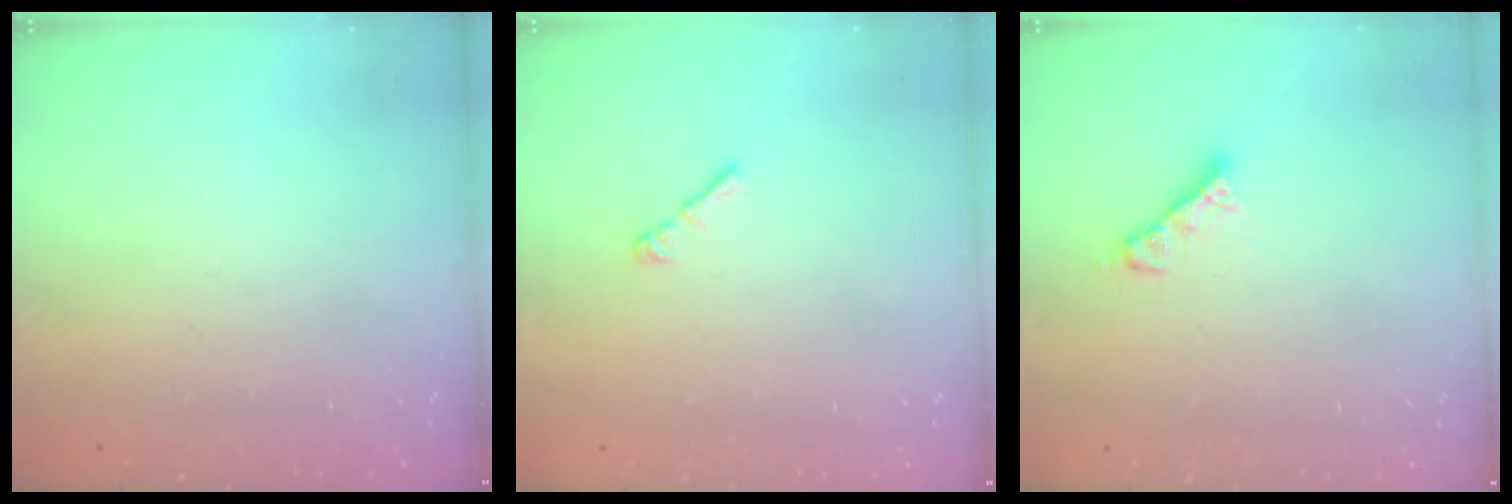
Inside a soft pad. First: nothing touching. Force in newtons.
{"total": 2.2, "press": 2.1, "slide": 0.6}
{"total": 4.8, "press": 4.8, "slide": 0.3}